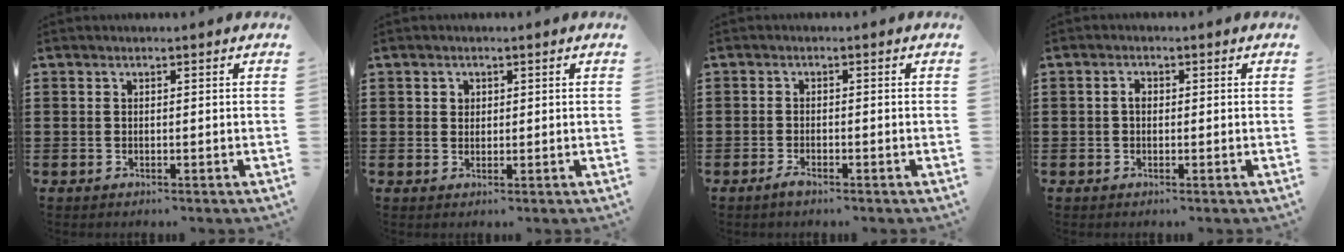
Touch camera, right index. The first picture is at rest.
{"total": 1.2, "force": [0.5, 1.1, 0.2], "torque": [-0.007, 0.004, 0.009]}
{"total": 1.3, "force": [-0.9, 0.2, 0.9], "torque": [-0.025, -0.009, -0.018]}
{"total": 1.6, "force": [0.0, 1.0, 1.2], "torque": [-0.025, 0.005, -0.002]}